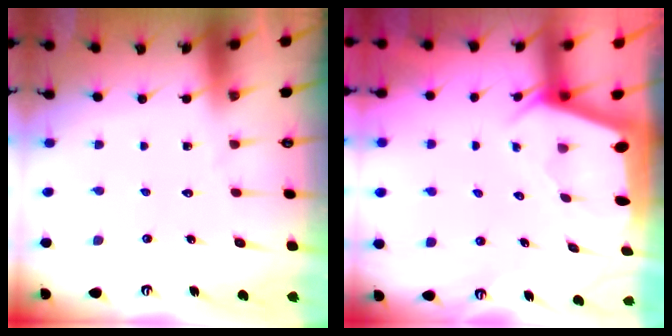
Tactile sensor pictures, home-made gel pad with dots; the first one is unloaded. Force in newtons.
{"total": 2.0, "press": 2.0, "slide": 0.2}